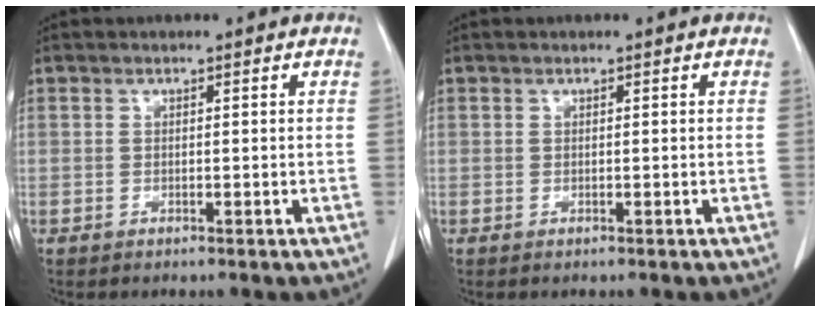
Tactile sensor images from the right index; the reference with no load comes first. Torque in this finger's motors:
{"motor_torque": [0.07, -0.03, 0.00, 0.02]}